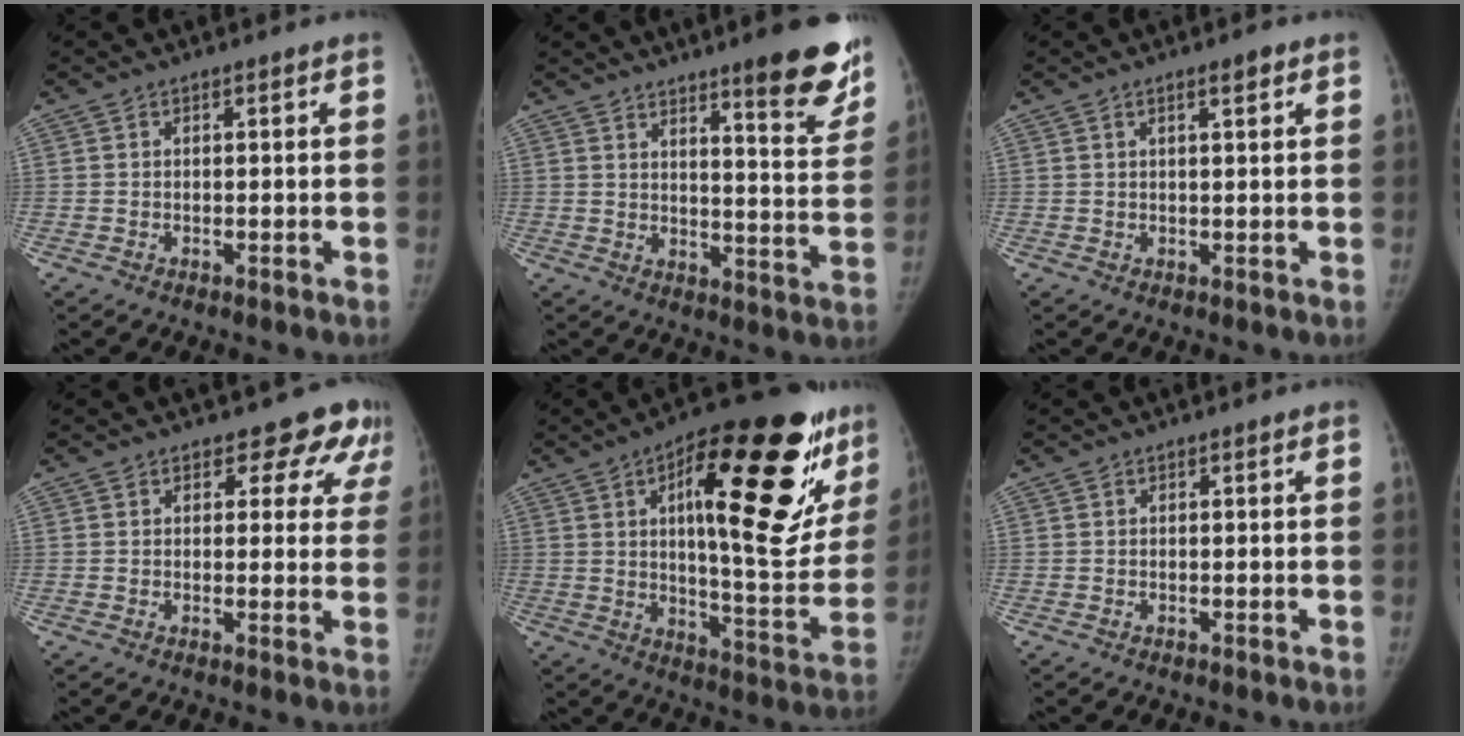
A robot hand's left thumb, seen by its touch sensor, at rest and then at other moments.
{"total": 14.2, "force": [9.9, 2.5, 9.8], "torque": [-0.091, -0.071, 0.132]}
{"total": 2.4, "force": [1.3, 0.5, 1.9], "torque": [-0.025, -0.004, 0.019]}
{"total": 8.3, "force": [6.1, 4.7, 2.9], "torque": [0.018, -0.022, 0.053]}
{"total": 31.1, "force": [12.6, 11.0, 26.2], "torque": [-0.324, -0.021, 0.187]}
{"total": 0.0}